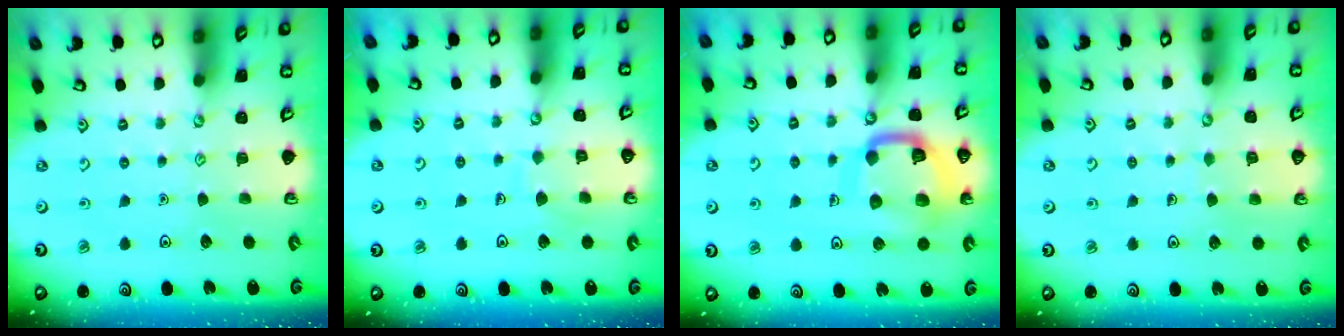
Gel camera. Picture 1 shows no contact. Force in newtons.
{"total": 6.1, "press": 6.1, "slide": 0.6}
{"total": 14.9, "press": 14.8, "slide": 1.5}
{"total": 3.1, "press": 3.1, "slide": 0.2}